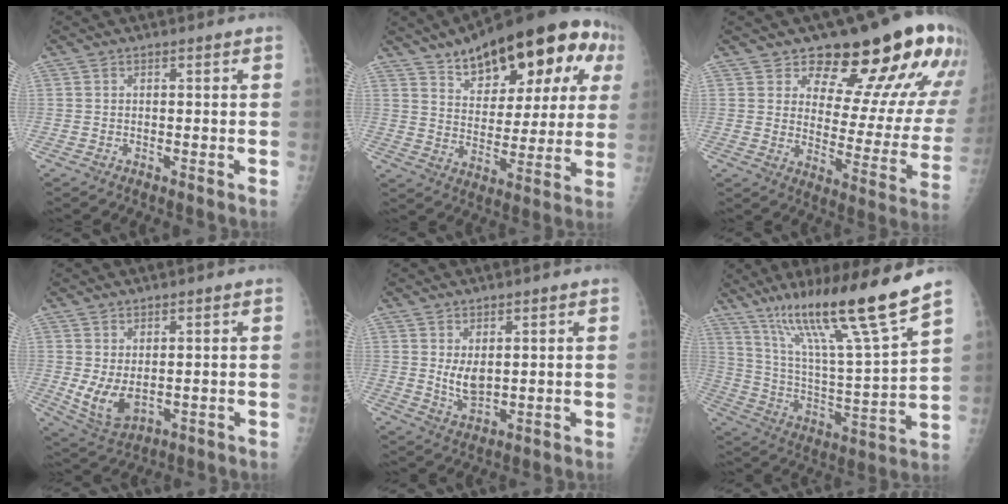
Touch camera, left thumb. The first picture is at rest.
{"total": 24.5, "force": [12.3, 11.1, 18.0], "torque": [-0.224, -0.007, 0.181]}
{"total": 21.0, "force": [14.2, 8.8, 12.7], "torque": [-0.117, -0.086, 0.185]}
{"total": 6.5, "force": [0.2, 3.7, 5.3], "torque": [-0.094, -0.012, 0.023]}
{"total": 4.8, "force": [1.3, 2.6, 3.9], "torque": [-0.059, -0.019, 0.032]}
{"total": 22.2, "force": [15.2, 0.7, 16.1], "torque": [-0.252, -0.065, 0.269]}